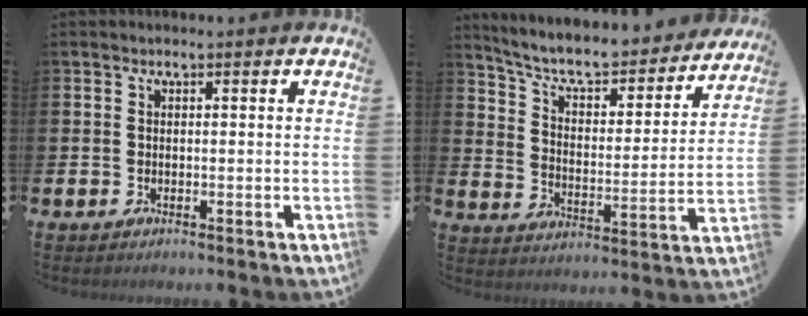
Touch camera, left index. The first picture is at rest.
{"total": 7.6, "force": [6.8, 1.9, 2.6], "torque": [-0.073, -0.055, 0.112]}